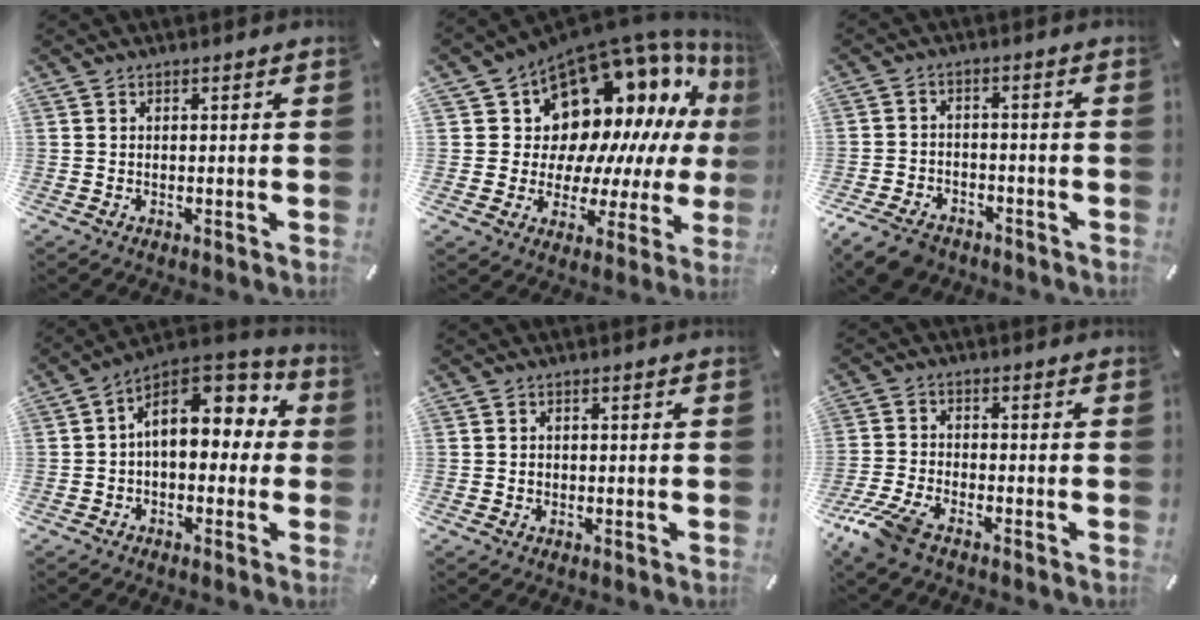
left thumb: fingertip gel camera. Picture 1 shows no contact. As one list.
[{"total": 16.4, "force": [10.0, 11.4, 6.1], "torque": [-0.069, -0.120, 0.195]}, {"total": 7.4, "force": [-5.4, 4.1, 3.1], "torque": [-0.070, 0.023, -0.103]}, {"total": 12.7, "force": [4.1, 8.0, 9.0], "torque": [-0.136, -0.018, 0.075]}, {"total": 1.2, "force": [-0.3, 1.0, 0.6], "torque": [-0.011, 0.003, -0.007]}, {"total": 7.7, "force": [-5.5, 2.9, 4.5], "torque": [-0.109, 0.008, -0.108]}]